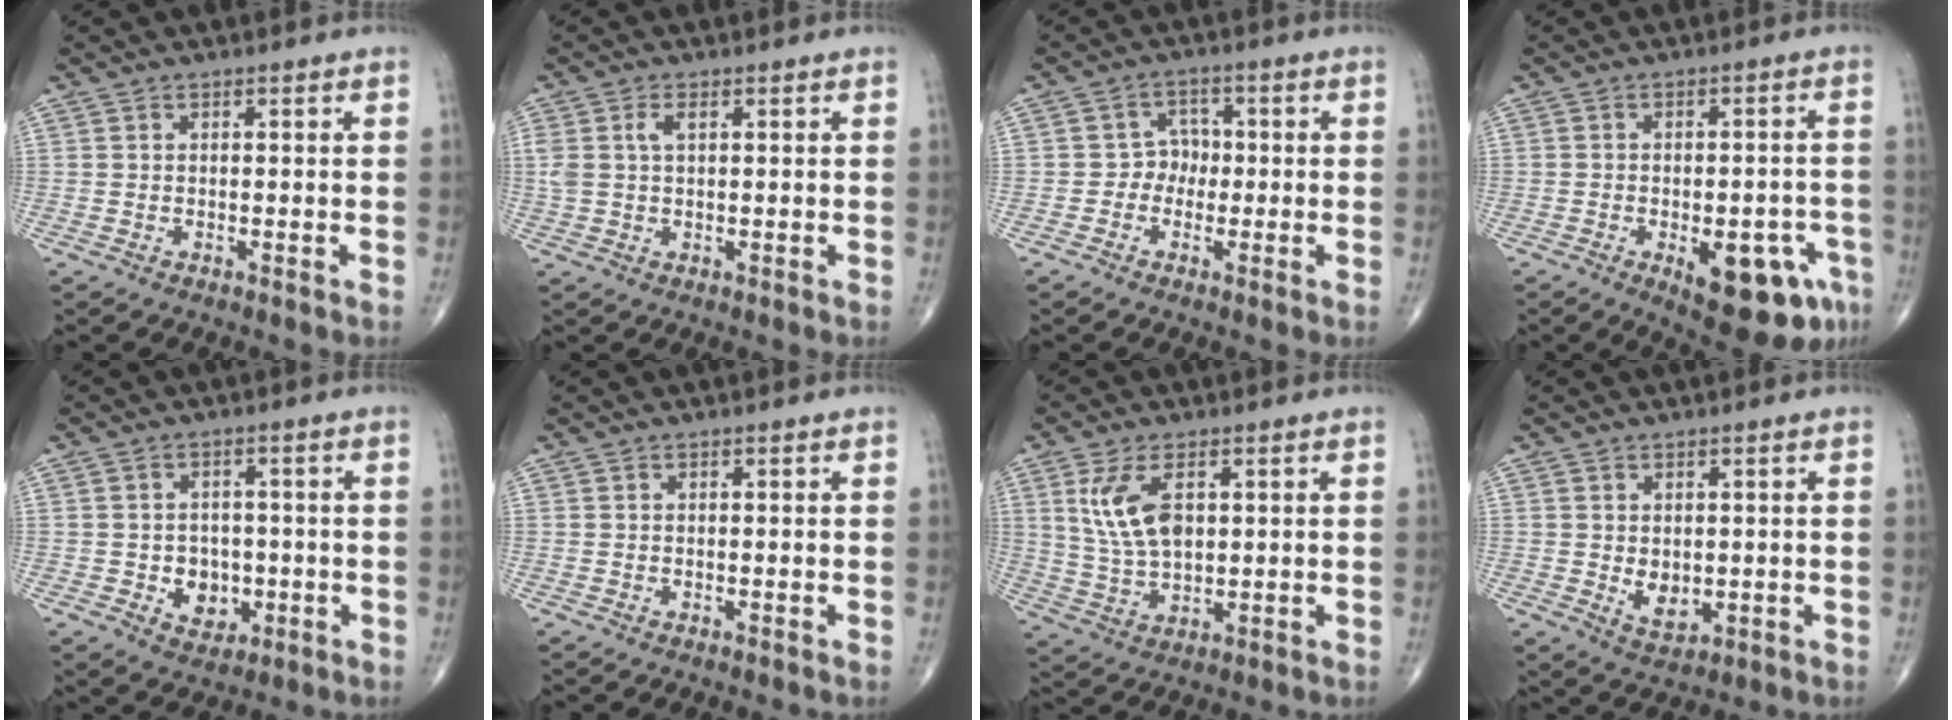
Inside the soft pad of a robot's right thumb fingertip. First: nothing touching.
{"total": 3.7, "force": [1.2, 1.9, 2.9], "torque": [-0.074, 0.012, 0.026]}
{"total": 4.0, "force": [-0.7, 3.5, 1.7], "torque": [0.005, 0.013, -0.024]}
{"total": 14.2, "force": [-6.1, 6.0, 11.3], "torque": [-0.114, 0.019, -0.066]}
{"total": 6.0, "force": [-1.3, 4.9, 3.2], "torque": [-0.017, 0.008, -0.011]}
{"total": 0.0}
{"total": 9.6, "force": [2.8, 5.1, 7.7], "torque": [-0.149, -0.008, 0.063]}
{"total": 4.6, "force": [-0.1, 3.2, 3.3], "torque": [-0.039, -0.011, 0.011]}